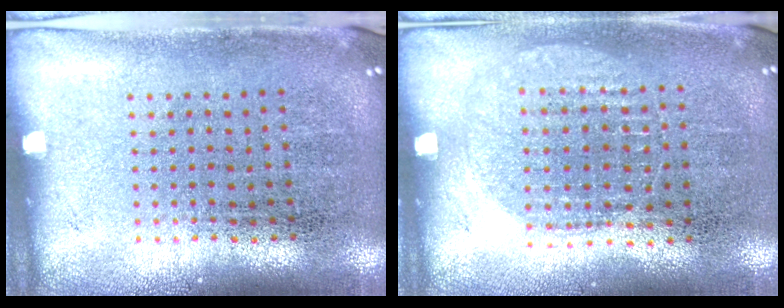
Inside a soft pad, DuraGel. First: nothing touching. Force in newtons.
{"total": 1.0, "press": 0.9, "slide": 0.3}